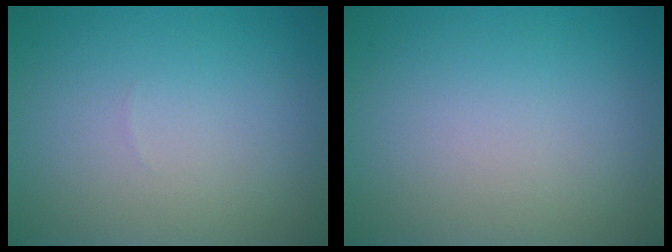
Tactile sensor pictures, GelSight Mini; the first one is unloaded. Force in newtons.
{"total": 0.0}